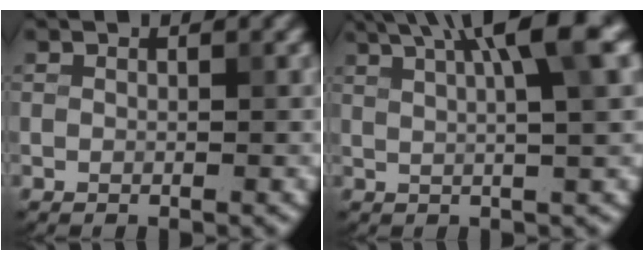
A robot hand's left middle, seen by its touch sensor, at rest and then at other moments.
{"total": 9.5, "force": [4.0, 2.1, 8.3], "torque": [-0.079, 0.035, 0.045]}